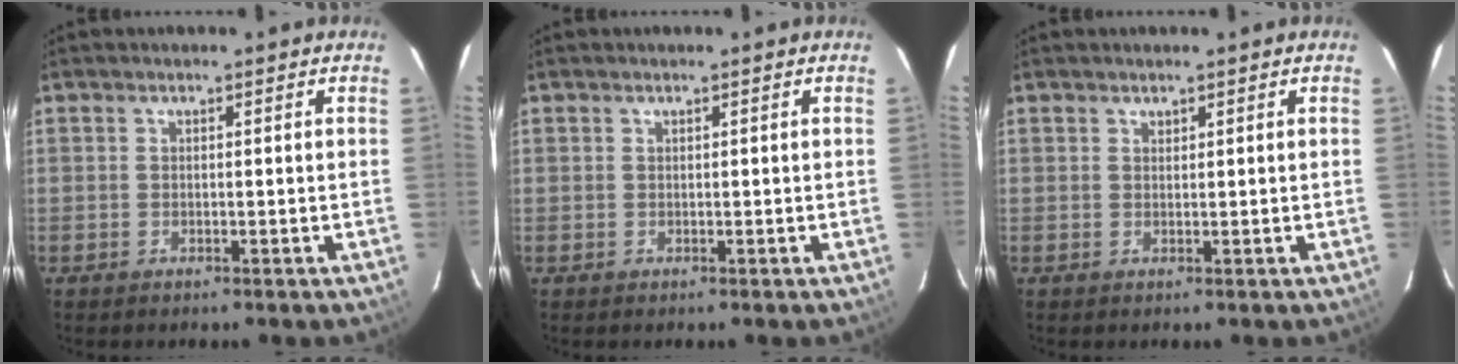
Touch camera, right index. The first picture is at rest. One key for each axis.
{"total": 0.6, "fx": 0.1, "fy": 0.6, "fz": -0.1, "tx": 0.005, "ty": 0.004, "tz": 0.001}
{"total": 0.6, "fx": 0.5, "fy": 0.3, "fz": 0.0, "tx": 0.000, "ty": 0.001, "tz": 0.010}